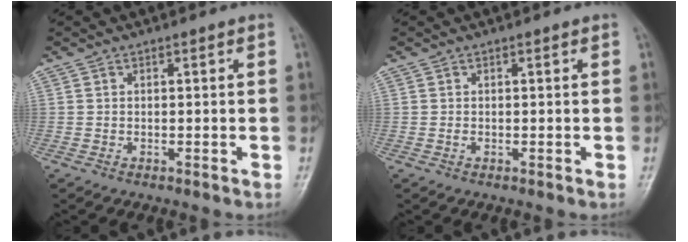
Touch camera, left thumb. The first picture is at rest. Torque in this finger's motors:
{"motor_torque": [-0.41, 0.30, 0.18, 0.11, 0.00]}